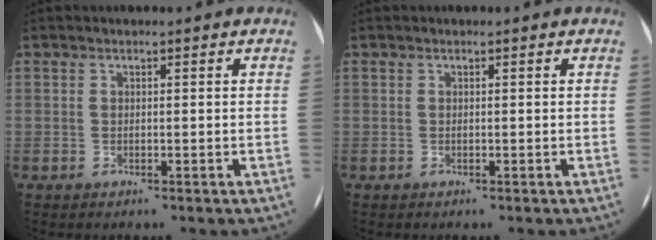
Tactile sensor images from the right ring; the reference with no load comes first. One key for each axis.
{"total": 0.0}